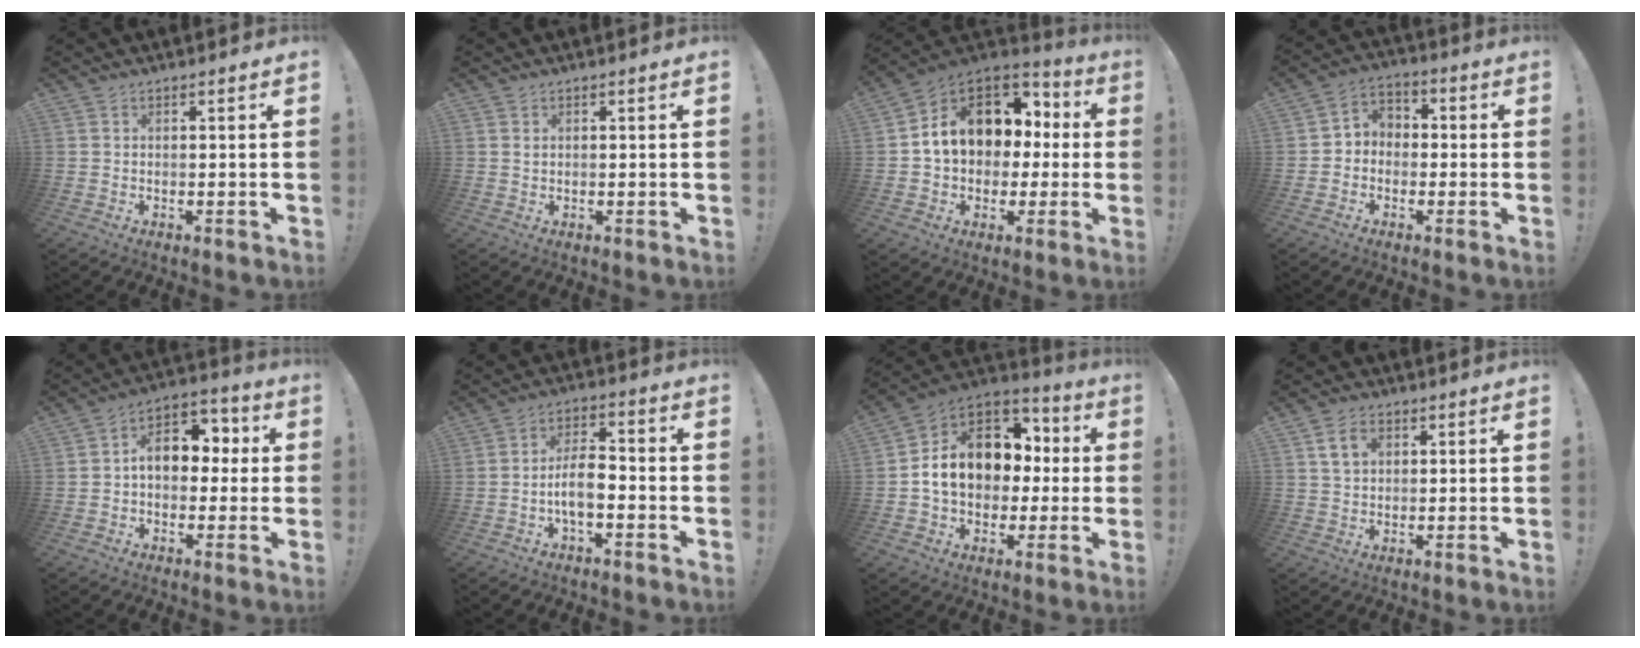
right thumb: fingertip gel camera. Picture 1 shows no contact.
{"total": 0.8, "force": [0.7, 0.4, -0.1], "torque": [0.008, -0.001, 0.011]}
{"total": 14.7, "force": [3.8, 11.5, 8.3], "torque": [-0.121, -0.009, 0.082]}
{"total": 5.8, "force": [-2.4, 4.9, 1.8], "torque": [-0.033, 0.029, -0.039]}
{"total": 11.4, "force": [1.2, 8.2, 7.8], "torque": [-0.112, 0.012, 0.029]}
{"total": 7.8, "force": [-2.6, 3.3, 6.6], "torque": [-0.120, 0.011, -0.045]}
{"total": 16.2, "force": [2.2, 12.6, 9.9], "torque": [-0.148, 0.002, 0.055]}
{"total": 5.8, "force": [2.3, 4.0, 3.6], "torque": [-0.061, 0.004, 0.042]}